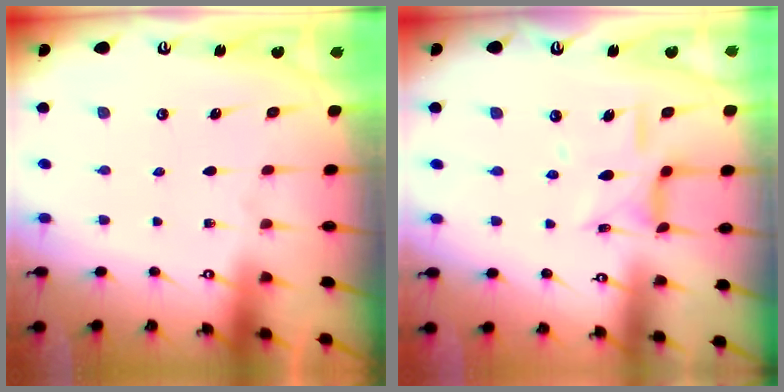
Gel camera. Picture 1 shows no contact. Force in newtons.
{"total": 10.6, "press": 10.6, "slide": 0.7}